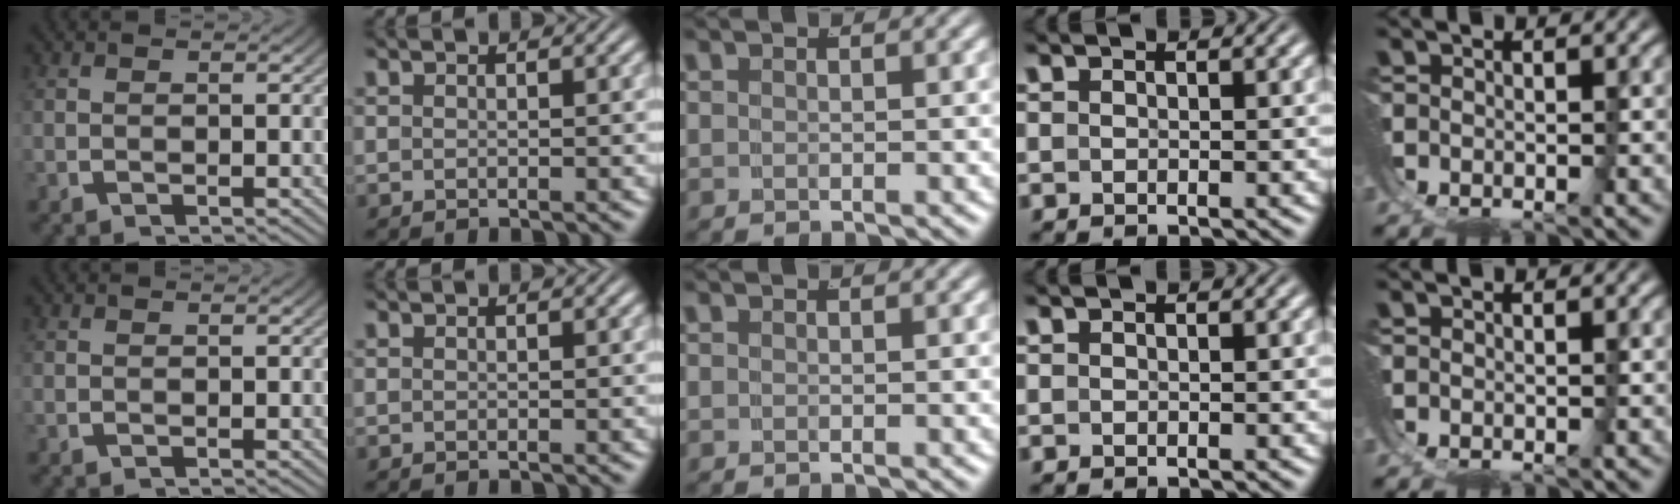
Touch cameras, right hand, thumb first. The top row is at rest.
{}